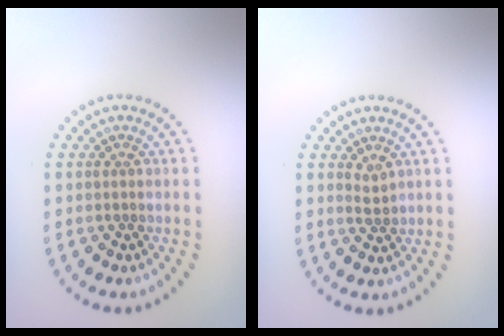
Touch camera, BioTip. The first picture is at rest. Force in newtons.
{"total": 1.1, "press": 0.9, "slide": 0.6}